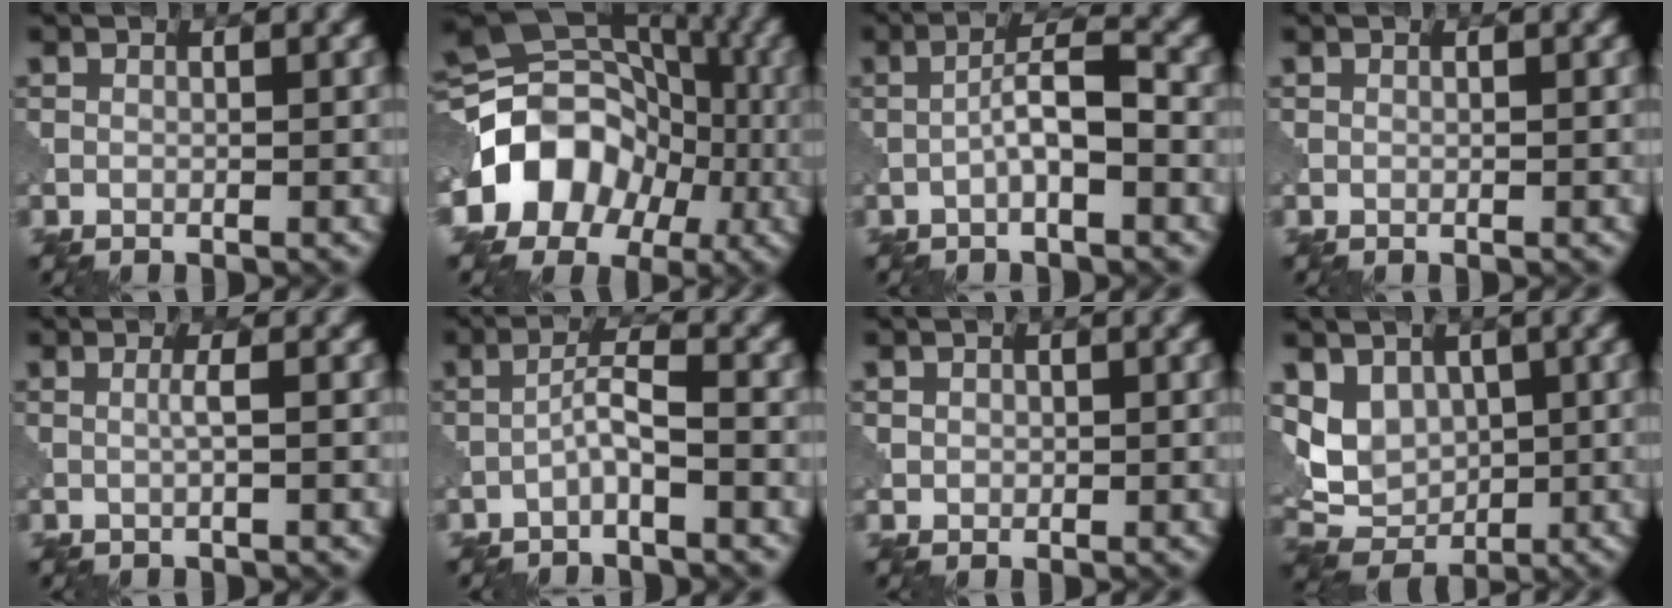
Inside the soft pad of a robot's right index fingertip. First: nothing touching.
{"total": 12.3, "force": [-3.8, 9.9, 6.2], "torque": [-0.103, 0.007, -0.086]}
{"total": 3.6, "force": [-1.1, 0.7, 3.4], "torque": [-0.060, 0.013, -0.026]}
{"total": 0.0}
{"total": 1.2, "force": [0.0, 0.1, 1.2], "torque": [-0.021, 0.004, -0.003]}
{"total": 2.4, "force": [-1.1, 0.2, 2.1], "torque": [-0.040, 0.013, -0.027]}
{"total": 0.8, "force": [0.1, 0.8, 0.2], "torque": [-0.001, -0.002, 0.005]}
{"total": 5.8, "force": [1.5, 4.5, 3.3], "torque": [-0.057, -0.011, 0.028]}